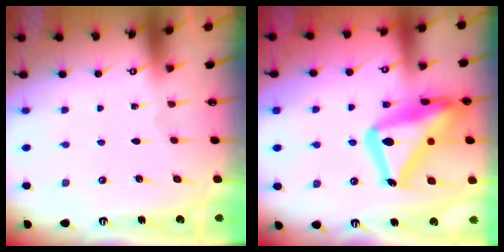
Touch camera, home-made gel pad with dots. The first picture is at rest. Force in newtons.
{"total": 24.9, "press": 24.8, "slide": 2.1}